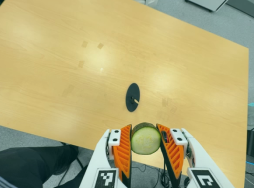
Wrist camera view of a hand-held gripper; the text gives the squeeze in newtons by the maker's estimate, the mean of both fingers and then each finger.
{"total": 11.2, "left": 10.5, "right": 11.8}